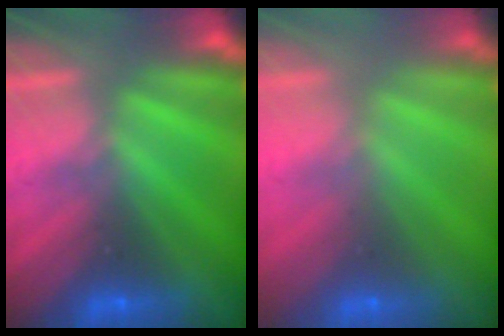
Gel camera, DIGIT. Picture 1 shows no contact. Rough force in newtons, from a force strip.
{"total": 2.4}